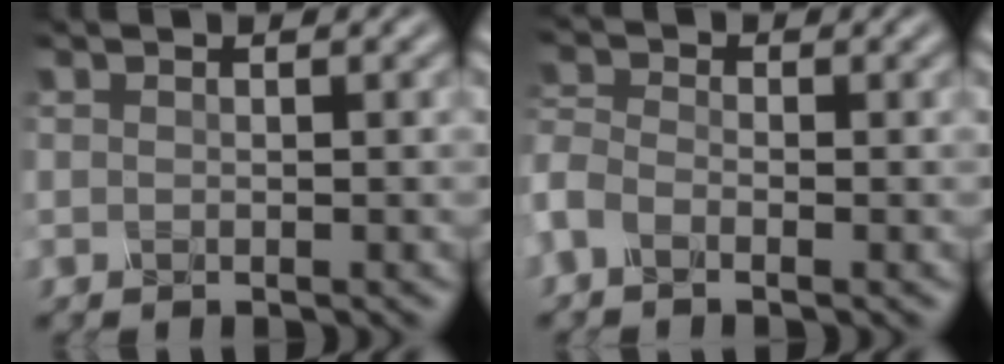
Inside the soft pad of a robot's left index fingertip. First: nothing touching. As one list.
[{"total": 1.8, "force": [-1.6, 0.6, 0.5], "torque": [-0.036, -0.001, -0.030]}]